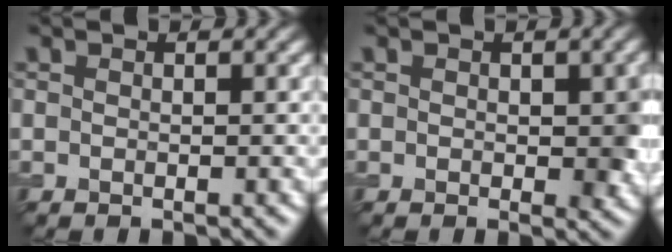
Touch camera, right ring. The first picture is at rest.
{"total": 2.8, "force": [0.1, 1.5, 2.4], "torque": [-0.028, -0.003, 0.002]}